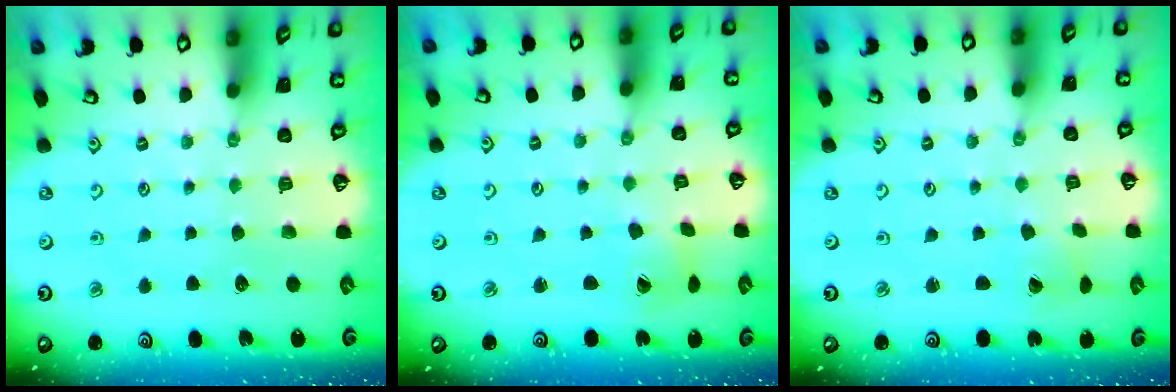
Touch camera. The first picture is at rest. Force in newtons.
{"total": 2.7, "press": 2.6, "slide": 0.4}
{"total": 1.2, "press": 1.2, "slide": 0.1}